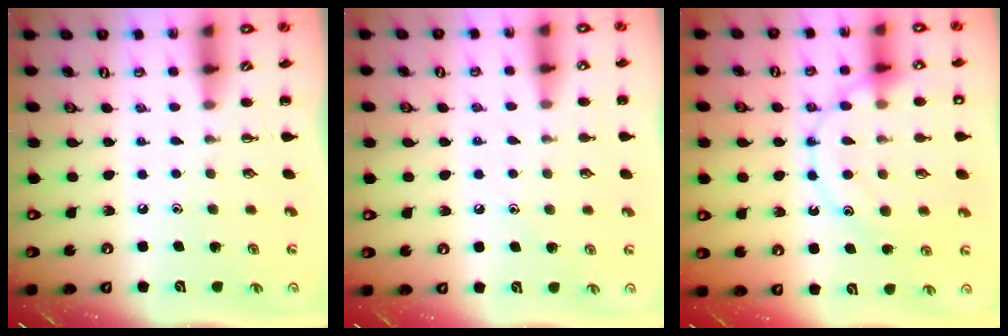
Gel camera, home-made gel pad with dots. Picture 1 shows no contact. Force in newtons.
{"total": 5.1, "press": 5.0, "slide": 1.4}
{"total": 17.1, "press": 17.1, "slide": 1.1}